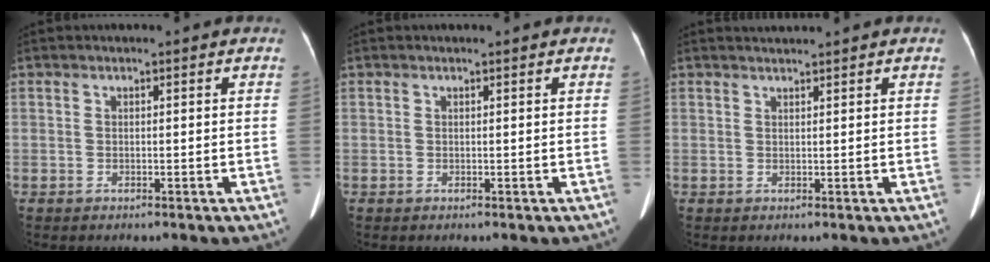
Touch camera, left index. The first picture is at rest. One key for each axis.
{"total": 1.1, "fx": 1.1, "fy": 0.0, "fz": 0.4, "tx": -0.007, "ty": 0.014, "tz": 0.016}
{"total": 1.8, "fx": 1.7, "fy": -0.4, "fz": 0.2, "tx": -0.003, "ty": 0.014, "tz": 0.035}